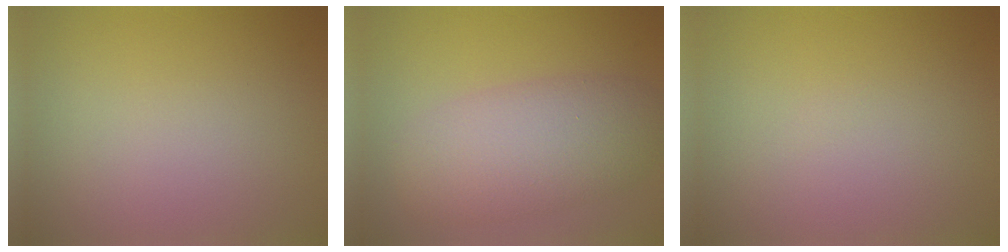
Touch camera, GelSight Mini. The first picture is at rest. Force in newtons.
{"total": 6.4, "press": 6.4, "slide": 0.3}
{"total": 0.0}